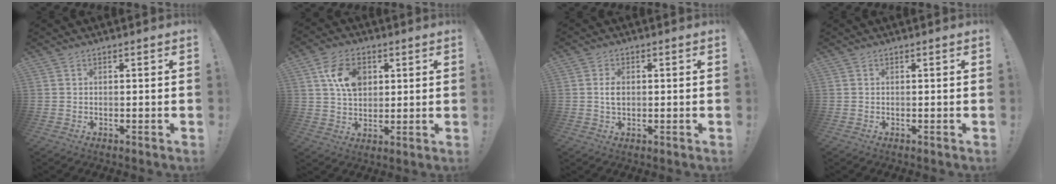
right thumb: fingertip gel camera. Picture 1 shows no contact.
{"total": 11.2, "force": [4.0, 8.0, 6.8], "torque": [-0.102, 0.002, 0.078]}
{"total": 3.2, "force": [0.0, 2.1, 2.5], "torque": [-0.034, 0.000, -0.003]}
{"total": 0.0}